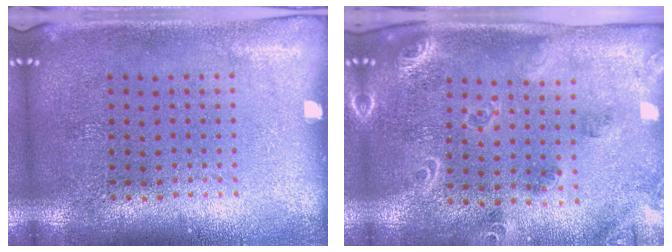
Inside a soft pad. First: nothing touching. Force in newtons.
{"total": 1.9, "press": 1.8, "slide": 0.3}